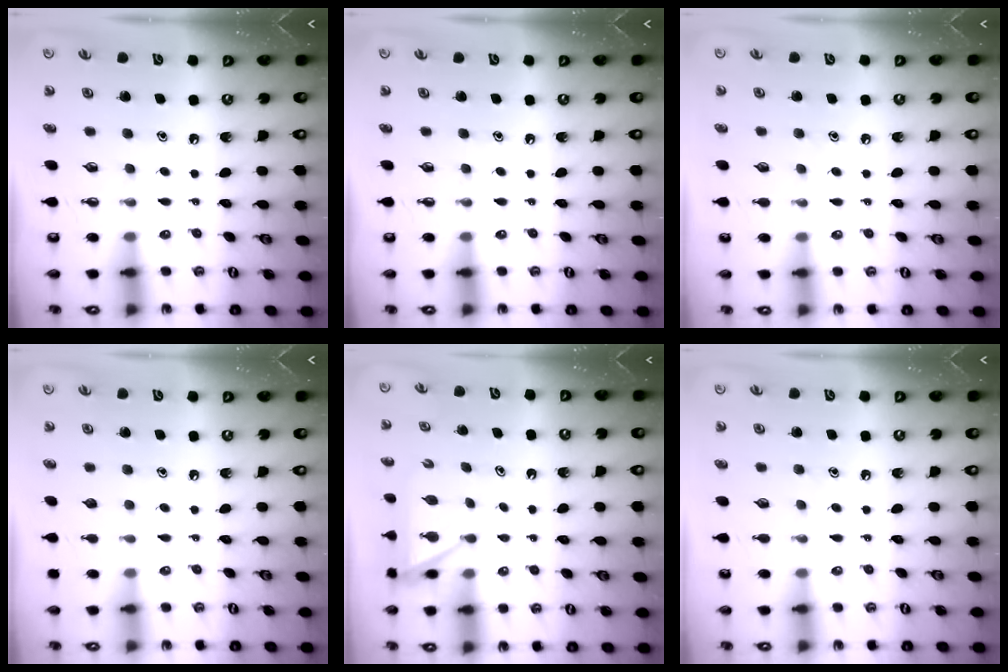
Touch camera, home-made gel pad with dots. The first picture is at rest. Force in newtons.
{"total": 0.0}
{"total": 2.9, "press": 2.9, "slide": 0.3}
{"total": 0.0}
{"total": 4.9, "press": 4.9, "slide": 0.2}
{"total": 2.9, "press": 2.9, "slide": 0.3}